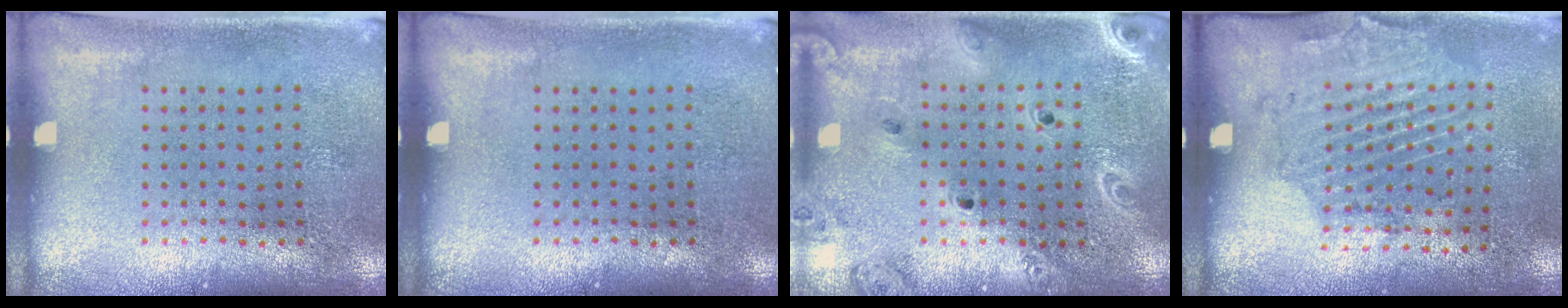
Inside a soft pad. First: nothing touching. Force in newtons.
{"total": 0.0}
{"total": 2.1, "press": 1.9, "slide": 0.9}
{"total": 1.8, "press": 1.2, "slide": 1.4}